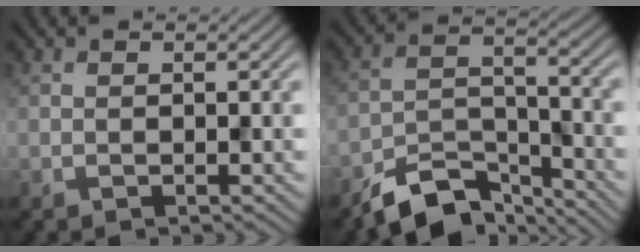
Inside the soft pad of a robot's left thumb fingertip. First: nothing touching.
{"total": 8.3, "force": [-6.8, 3.1, 3.7], "torque": [-0.063, -0.003, -0.138]}